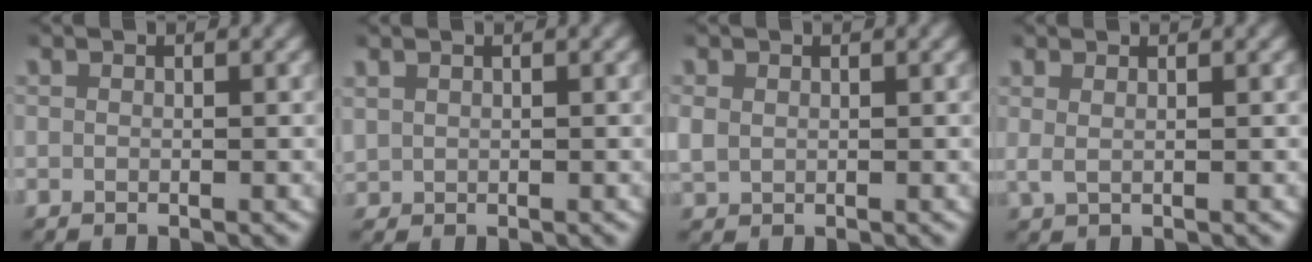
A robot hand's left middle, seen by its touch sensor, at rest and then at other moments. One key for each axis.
{"total": 1.3, "fx": 0.8, "fy": 0.9, "fz": 0.5, "tx": -0.015, "ty": 0.004, "tz": 0.019}
{"total": 2.2, "fx": 0.3, "fy": 2.0, "fz": 1.0, "tx": -0.035, "ty": -0.003, "tz": 0.011}
{"total": 1.3, "fx": 0.7, "fy": 0.5, "fz": 1.0, "tx": -0.029, "ty": -0.003, "tz": 0.016}